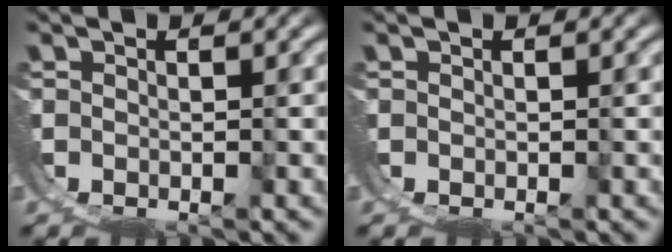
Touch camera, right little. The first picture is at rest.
{"total": 0.0}